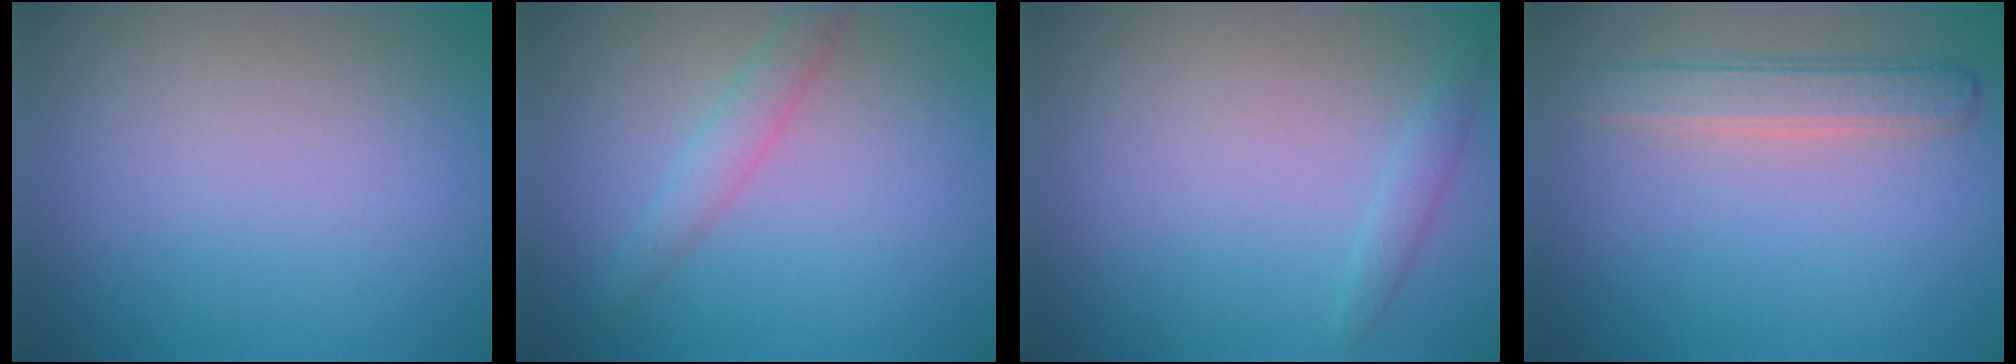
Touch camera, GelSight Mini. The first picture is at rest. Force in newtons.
{"total": 1.9, "press": 1.9, "slide": 0.0}
{"total": 1.0, "press": 1.0, "slide": 0.1}
{"total": 2.8, "press": 2.8, "slide": 0.1}